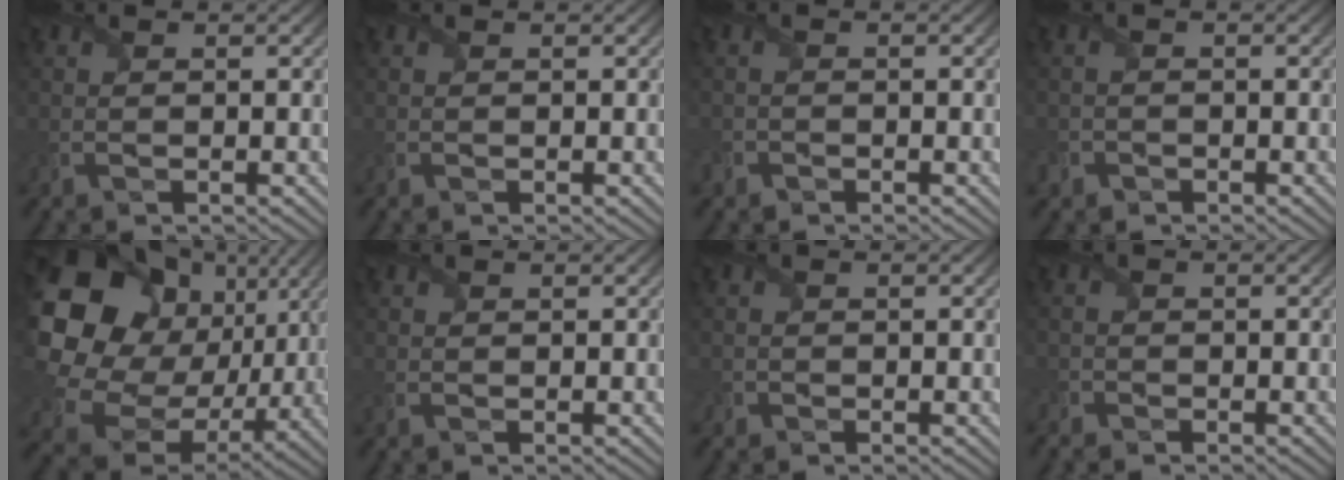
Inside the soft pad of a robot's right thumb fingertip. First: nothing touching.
{"total": 0.5, "force": [0.2, 0.4, 0.1], "torque": [-0.002, -0.002, 0.004]}
{"total": 1.4, "force": [-0.8, 1.1, 0.1], "torque": [0.000, -0.002, -0.021]}
{"total": 1.8, "force": [-1.0, 1.5, 0.2], "torque": [-0.002, -0.003, -0.026]}
{"total": 23.0, "force": [4.2, 19.3, 11.7], "torque": [-0.321, -0.034, 0.102]}
{"total": 1.4, "force": [0.3, 1.2, 0.7], "torque": [-0.018, -0.002, 0.006]}
{"total": 1.3, "force": [-0.4, 1.2, 0.0], "torque": [0.004, -0.005, -0.011]}
{"total": 2.4, "force": [-1.8, 1.5, 0.3], "torque": [-0.009, -0.011, -0.042]}